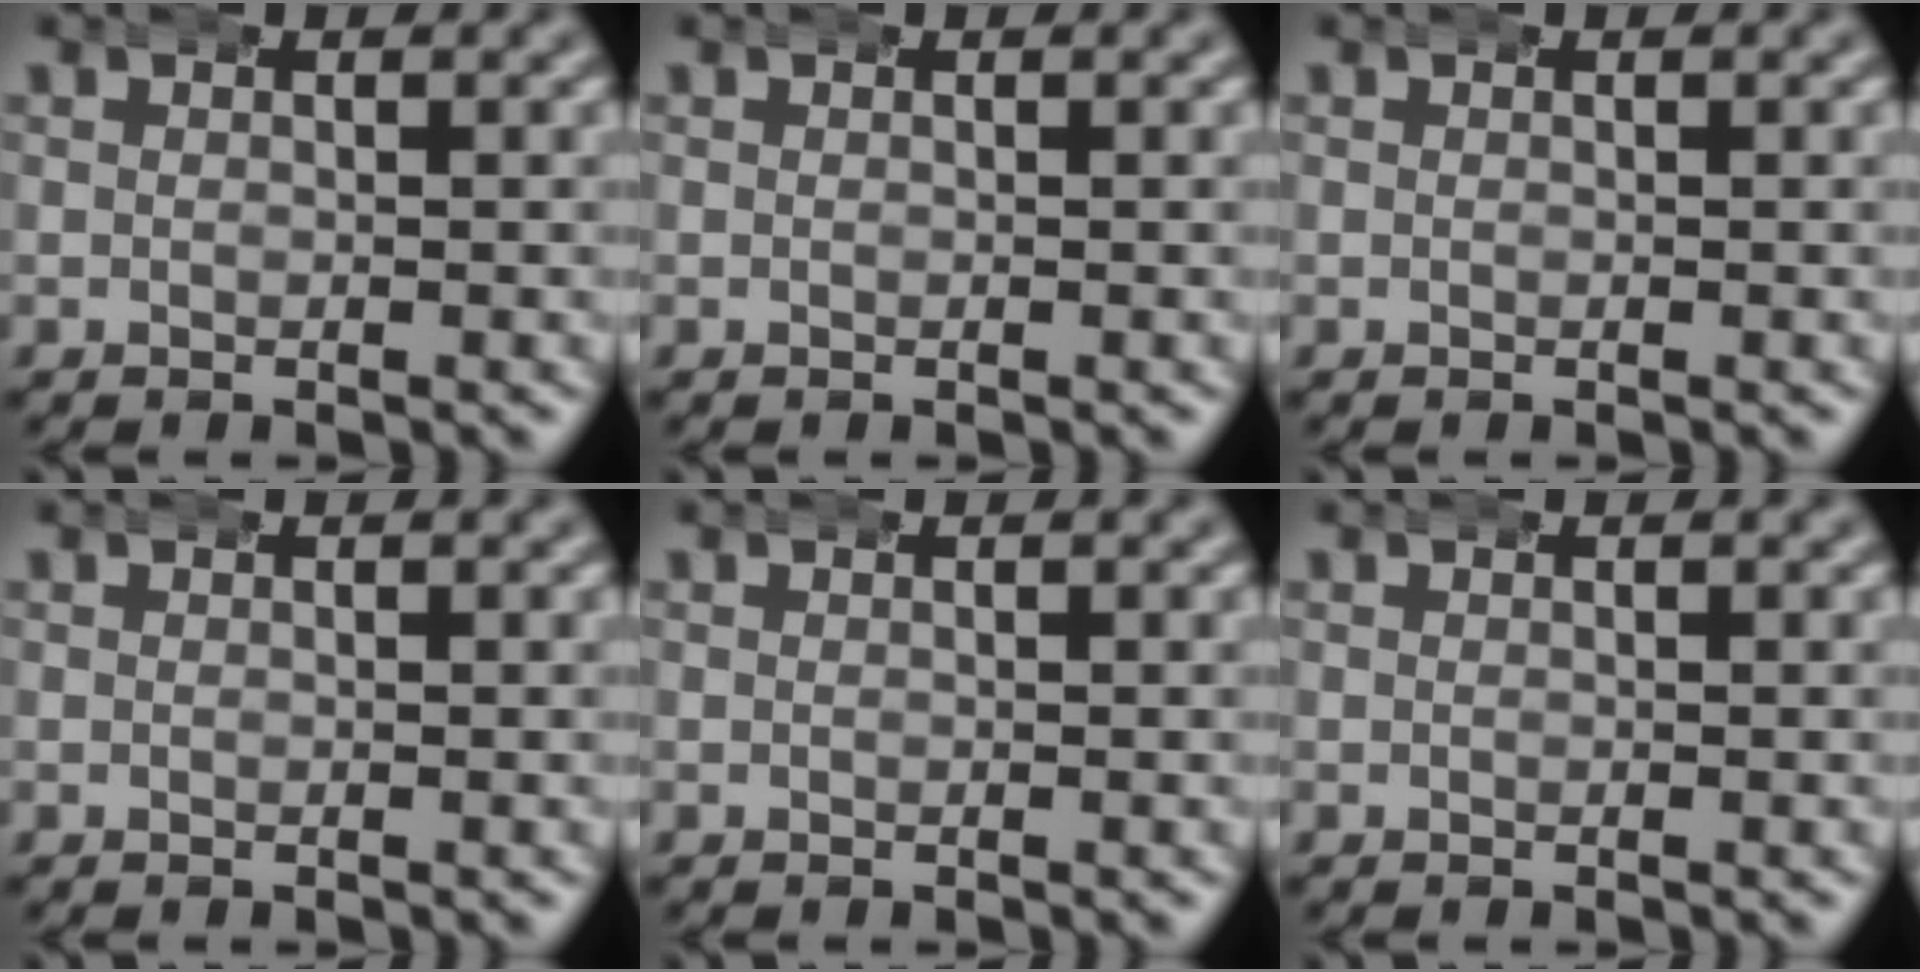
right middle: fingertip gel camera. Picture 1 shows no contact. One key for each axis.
{"total": 0.0}
{"total": 0.0}
{"total": 0.0}
{"total": 0.0}
{"total": 0.0}